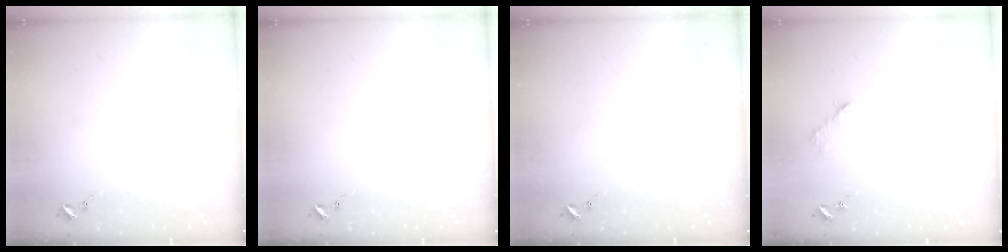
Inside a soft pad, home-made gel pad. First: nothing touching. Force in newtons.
{"total": 0.0}
{"total": 0.0}
{"total": 2.6, "press": 2.6, "slide": 0.4}